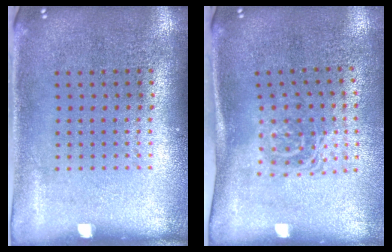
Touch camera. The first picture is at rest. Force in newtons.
{"total": 1.7, "press": 1.1, "slide": 1.3}